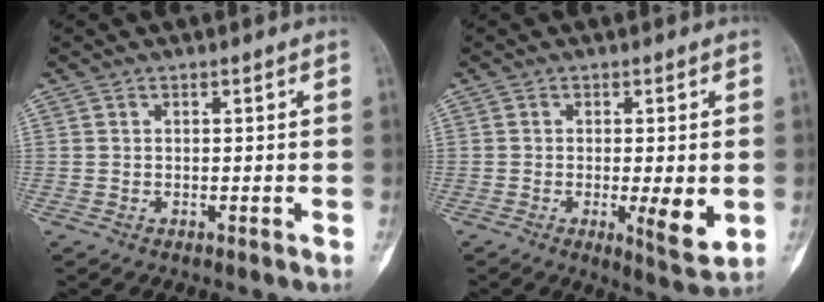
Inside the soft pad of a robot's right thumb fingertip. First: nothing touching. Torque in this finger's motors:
{"motor_torque": [-0.11, 0.33, 0.03, 0.01, 0.04]}